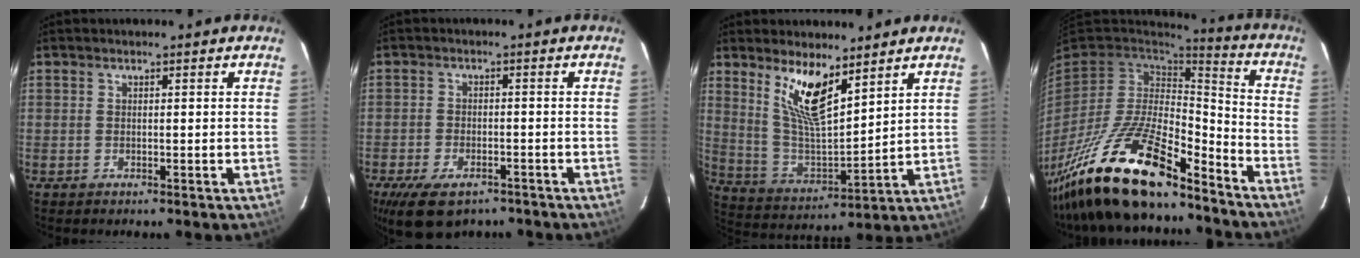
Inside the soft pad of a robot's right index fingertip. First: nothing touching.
{"total": 10.9, "force": [-7.4, 5.4, 6.0], "torque": [-0.135, -0.018, -0.121]}
{"total": 11.7, "force": [7.4, 3.3, 8.5], "torque": [-0.165, -0.007, 0.153]}
{"total": 23.9, "force": [-17.4, 6.8, 14.8], "torque": [-0.301, -0.037, -0.312]}